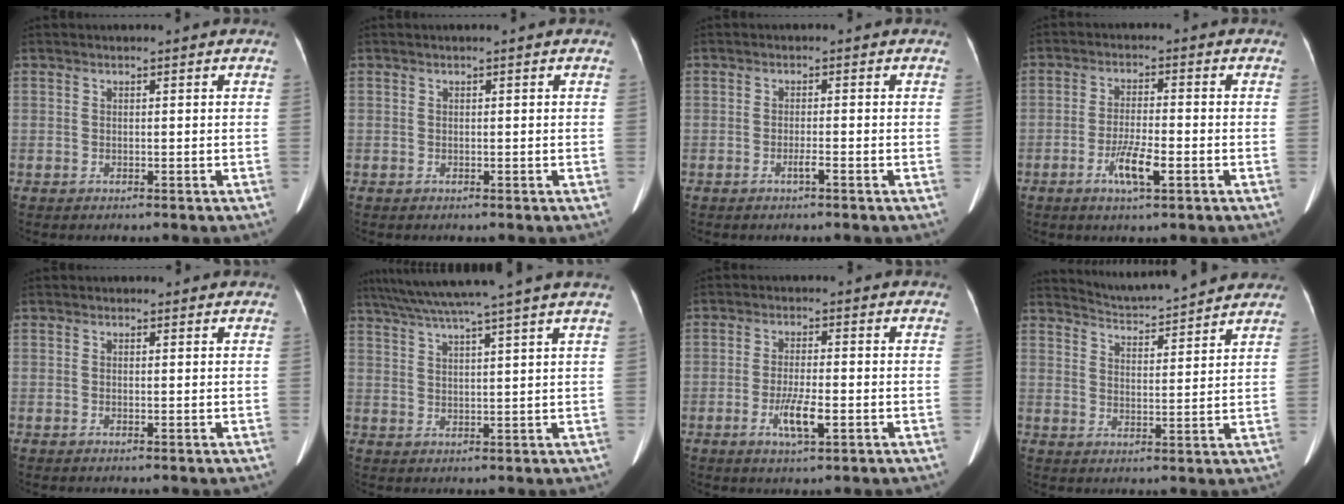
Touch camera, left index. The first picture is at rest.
{"total": 0.0}
{"total": 1.3, "force": [-0.9, -0.1, 1.0], "torque": [-0.020, 0.001, -0.016]}
{"total": 5.4, "force": [-2.4, 0.8, 4.8], "torque": [-0.092, -0.003, -0.044]}
{"total": 0.0}
{"total": 13.5, "force": [11.4, -2.3, 6.9], "torque": [-0.120, 0.009, 0.159]}
{"total": 5.2, "force": [-1.8, 0.9, 4.7], "torque": [-0.091, -0.004, -0.030]}
{"total": 11.5, "force": [11.1, 0.7, 2.9], "torque": [-0.053, 0.016, 0.155]}